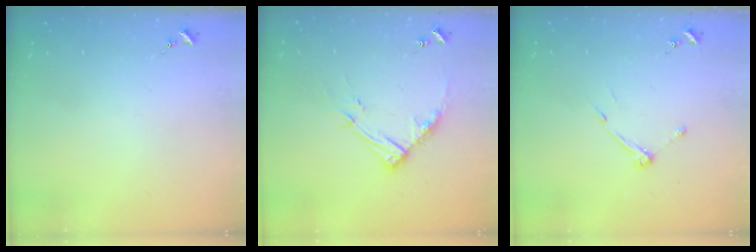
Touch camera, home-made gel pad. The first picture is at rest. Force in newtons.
{"total": 13.1, "press": 13.0, "slide": 1.3}
{"total": 6.2, "press": 6.2, "slide": 0.5}